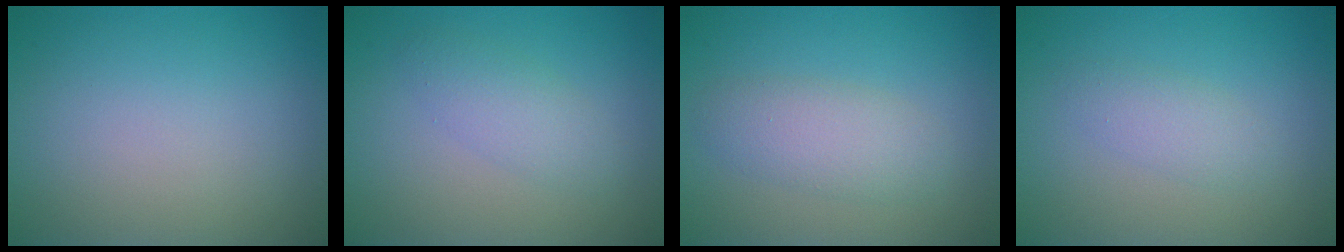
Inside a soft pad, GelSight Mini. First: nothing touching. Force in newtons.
{"total": 2.3, "press": 2.3, "slide": 0.2}
{"total": 3.2, "press": 3.2, "slide": 0.2}
{"total": 1.8, "press": 1.8, "slide": 0.0}